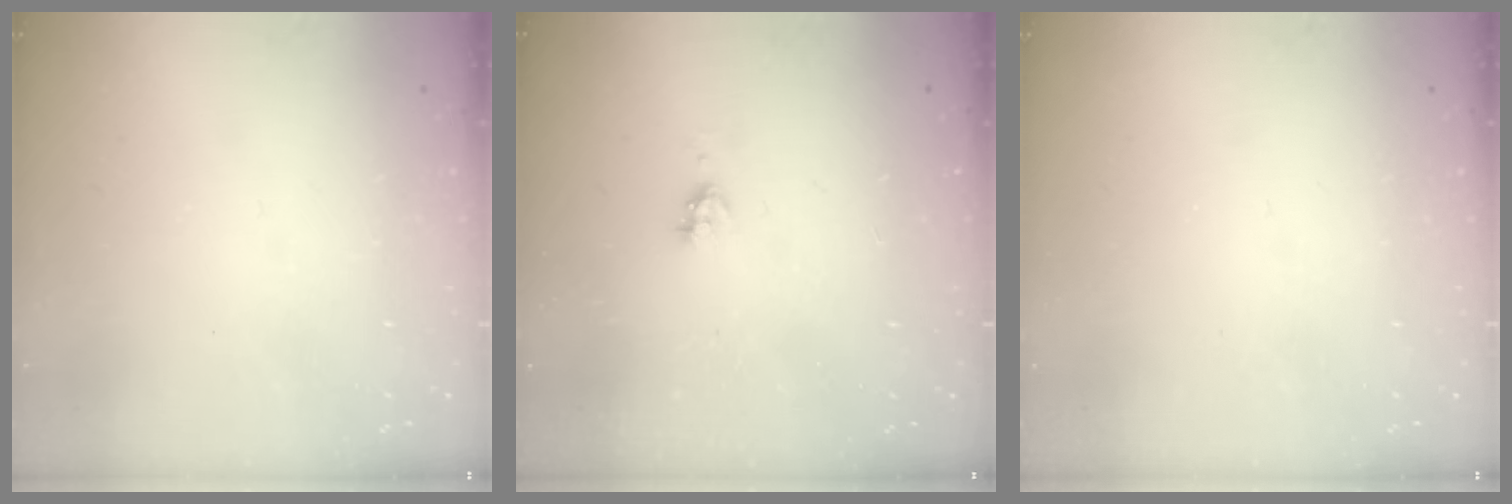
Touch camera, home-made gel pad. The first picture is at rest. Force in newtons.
{"total": 2.6, "press": 2.6, "slide": 0.4}
{"total": 0.0}